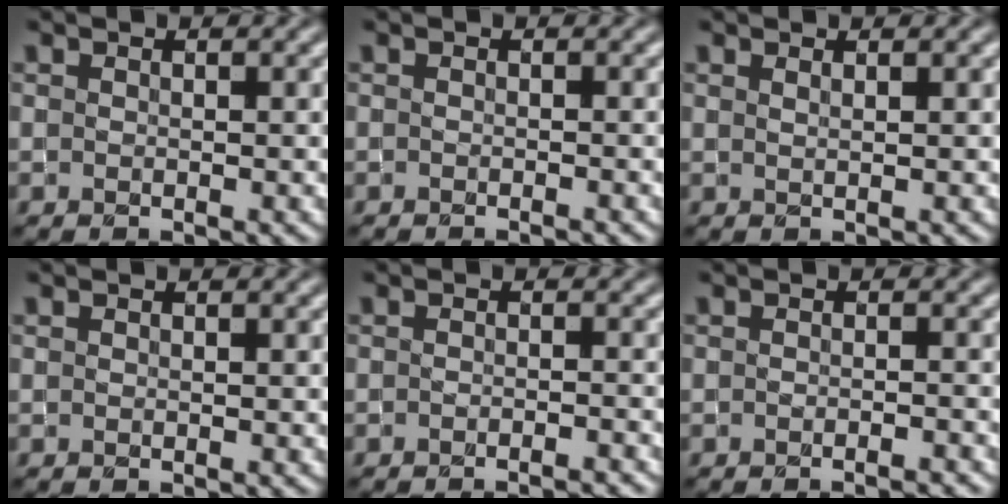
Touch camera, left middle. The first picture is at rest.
{"total": 0.8, "force": [-0.7, 0.0, 0.3], "torque": [-0.002, -0.005, -0.013]}
{"total": 0.8, "force": [0.5, 0.3, 0.5], "torque": [-0.002, 0.000, 0.005]}
{"total": 0.0}
{"total": 2.0, "force": [-1.7, 0.3, 1.0], "torque": [-0.009, 0.002, -0.025]}
{"total": 1.7, "force": [-1.3, 0.3, 1.0], "torque": [-0.006, -0.001, -0.023]}